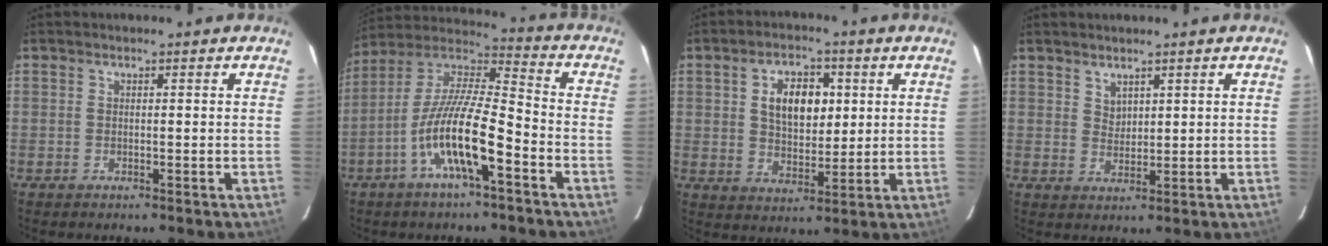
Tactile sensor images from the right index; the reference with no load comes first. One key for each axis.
{"total": 14.8, "fx": -6.5, "fy": 2.8, "fz": 13.0, "tx": -0.248, "ty": -0.005, "tz": -0.130}
{"total": 9.1, "fx": 2.3, "fy": 5.4, "fz": 6.9, "tx": -0.119, "ty": 0.015, "tz": 0.046}
{"total": 2.6, "fx": 2.1, "fy": 1.4, "fz": 0.6, "tx": -0.004, "ty": 0.003, "tz": 0.039}